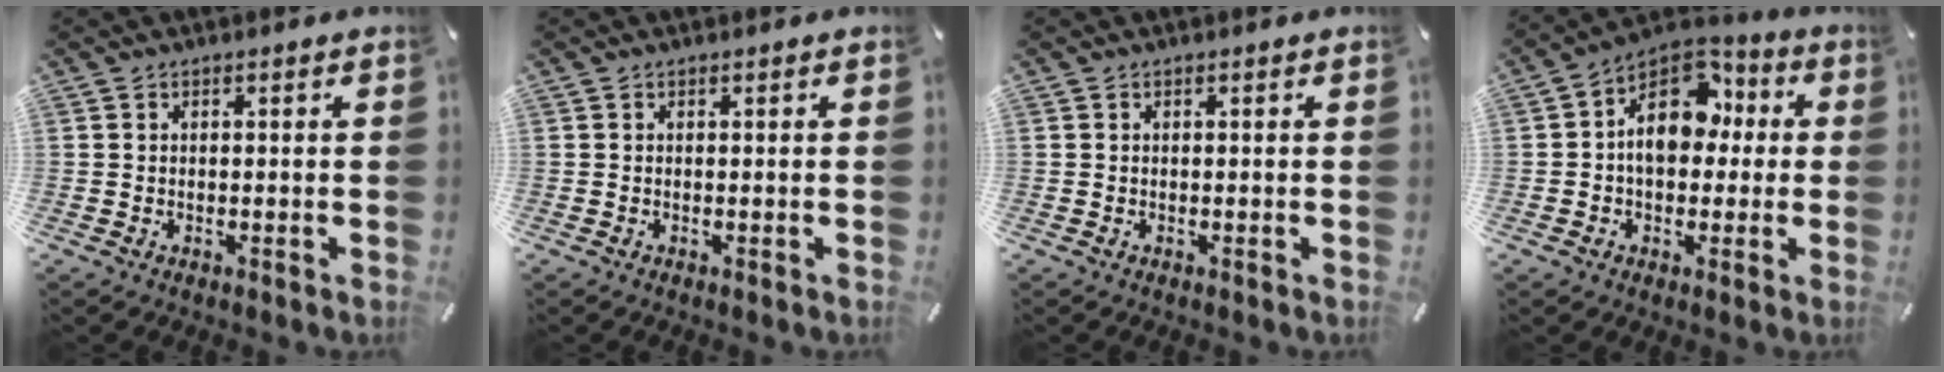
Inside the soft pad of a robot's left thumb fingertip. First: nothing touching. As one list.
[{"total": 0.0}, {"total": 0.0}, {"total": 13.5, "force": [1.5, 10.0, 8.9], "torque": [-0.135, -0.006, 0.024]}]